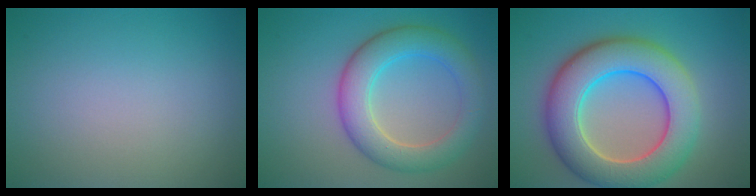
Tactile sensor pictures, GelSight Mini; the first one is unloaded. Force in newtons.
{"total": 5.9, "press": 5.9, "slide": 0.1}
{"total": 10.0, "press": 10.0, "slide": 0.4}